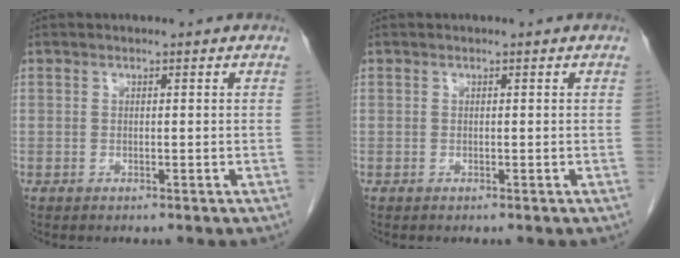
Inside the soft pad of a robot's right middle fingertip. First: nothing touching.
{"total": 0.0}